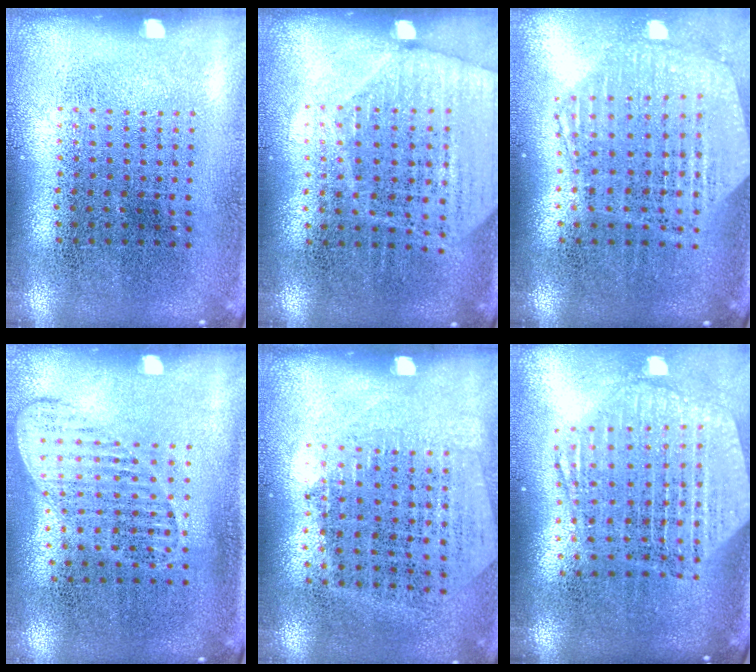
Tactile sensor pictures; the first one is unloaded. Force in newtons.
{"total": 1.8, "press": 1.6, "slide": 0.7}
{"total": 1.2, "press": 1.2, "slide": 0.1}
{"total": 1.3, "press": 1.2, "slide": 0.5}
{"total": 1.3, "press": 1.1, "slide": 0.6}
{"total": 2.7, "press": 2.2, "slide": 1.5}